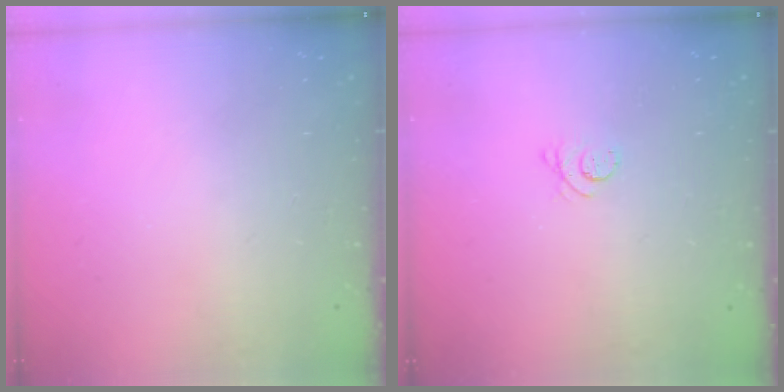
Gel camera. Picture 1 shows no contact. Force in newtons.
{"total": 2.6, "press": 2.6, "slide": 0.3}